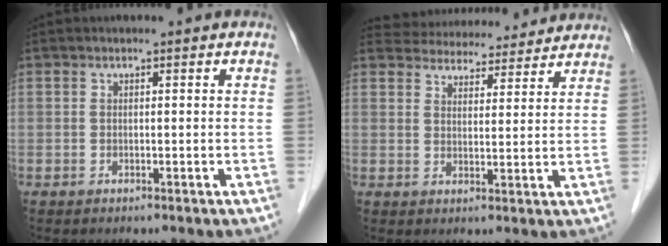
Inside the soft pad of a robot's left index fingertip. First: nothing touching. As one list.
[{"total": 13.9, "force": [13.2, 3.4, 2.6], "torque": [-0.030, 0.025, 0.173]}]